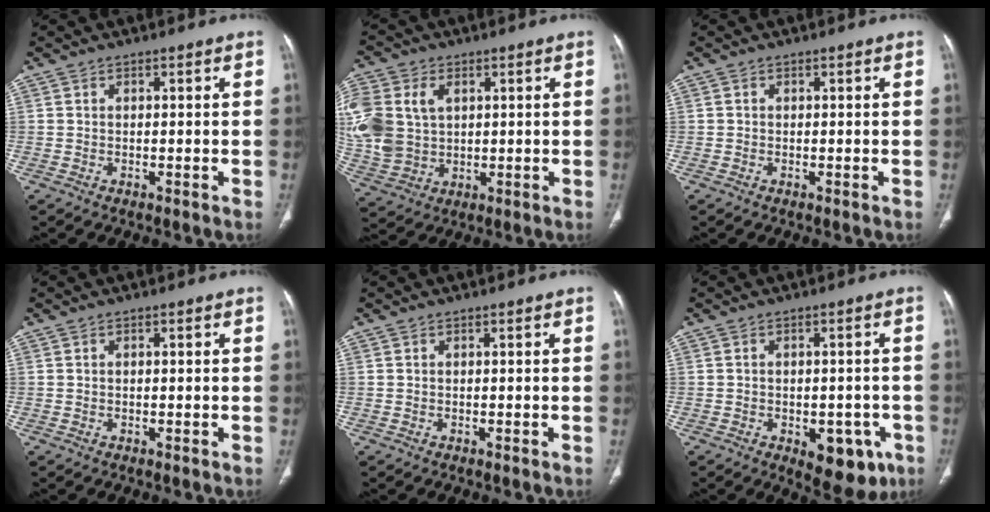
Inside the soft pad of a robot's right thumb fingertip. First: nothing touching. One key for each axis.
{"total": 17.5, "fx": 3.4, "fy": 13.0, "fz": 11.3, "tx": -0.282, "ty": 0.007, "tz": 0.078}
{"total": 0.0}
{"total": 0.5, "fx": 0.1, "fy": 0.2, "fz": 0.5, "tx": -0.014, "ty": 0.005, "tz": 0.003}
{"total": 0.0}
{"total": 9.8, "fx": -4.2, "fy": 5.5, "fz": 7.0, "tx": -0.055, "ty": 0.010, "tz": -0.044}